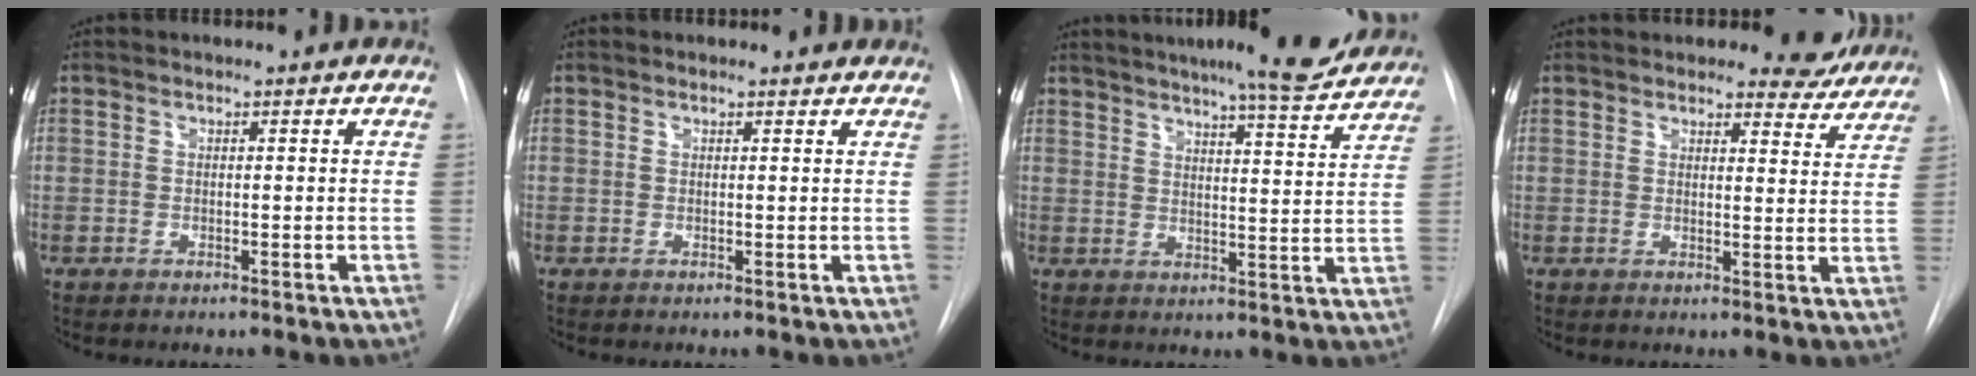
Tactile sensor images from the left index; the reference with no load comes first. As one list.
[{"total": 1.4, "force": [1.4, 0.2, -0.1], "torque": [-0.012, -0.001, 0.010]}, {"total": 16.9, "force": [15.2, 1.3, 7.3], "torque": [-0.106, -0.012, 0.192]}, {"total": 7.0, "force": [6.6, 1.9, 1.3], "torque": [0.000, -0.016, 0.064]}]